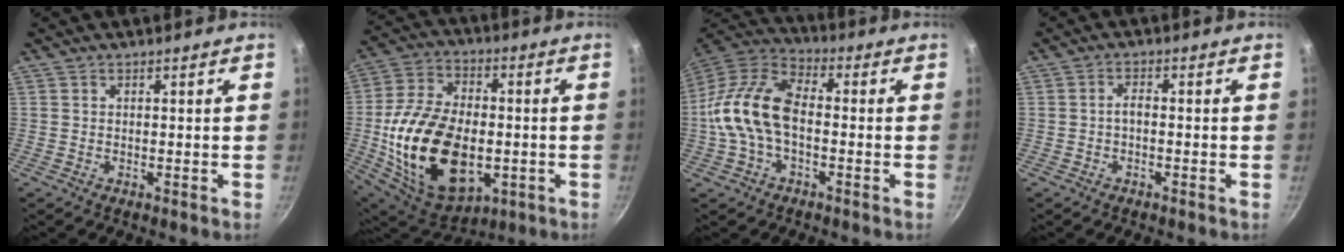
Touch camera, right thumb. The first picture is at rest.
{"total": 24.8, "force": [-3.8, 15.2, 19.2], "torque": [-0.349, 0.014, -0.049]}
{"total": 14.5, "force": [-1.7, 8.4, 11.7], "torque": [-0.212, 0.042, -0.049]}
{"total": 1.9, "force": [-0.7, 0.8, 1.6], "torque": [-0.027, 0.014, -0.015]}